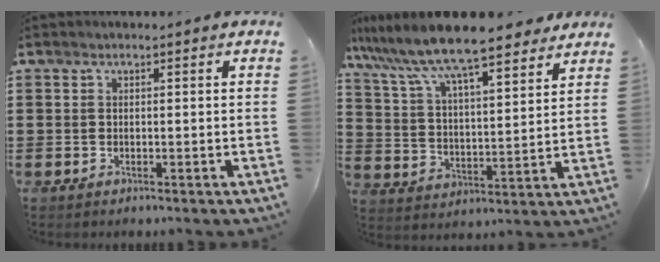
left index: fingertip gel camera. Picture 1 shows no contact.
{"total": 9.8, "force": [8.7, 0.8, 4.4], "torque": [-0.121, -0.046, 0.146]}